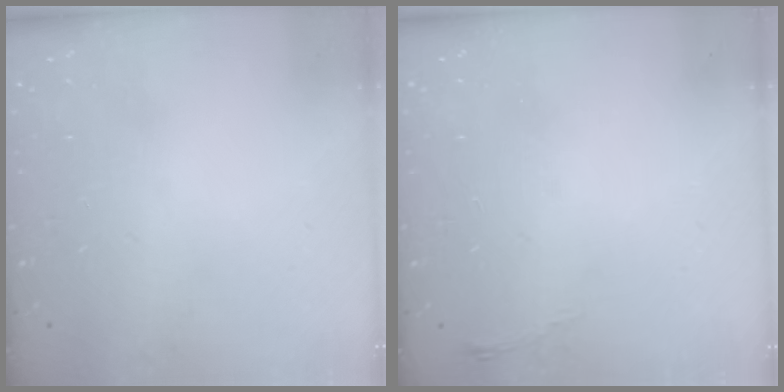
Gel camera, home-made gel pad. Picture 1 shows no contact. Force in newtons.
{"total": 3.6, "press": 3.5, "slide": 0.5}